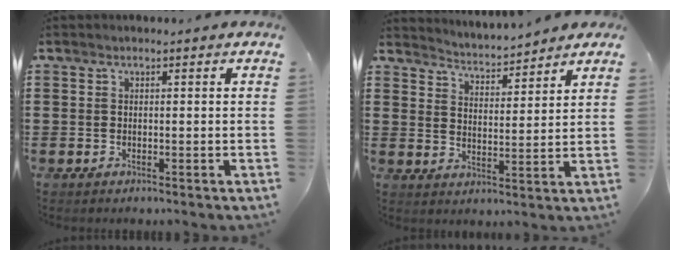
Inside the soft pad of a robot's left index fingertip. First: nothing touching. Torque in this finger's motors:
{"motor_torque": [1.08, -1.06, 0.16, 0.08]}